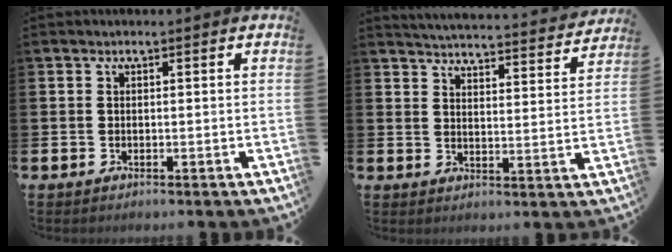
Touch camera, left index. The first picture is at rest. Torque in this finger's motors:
{"motor_torque": [0.99, -1.15, 0.34, 0.08]}